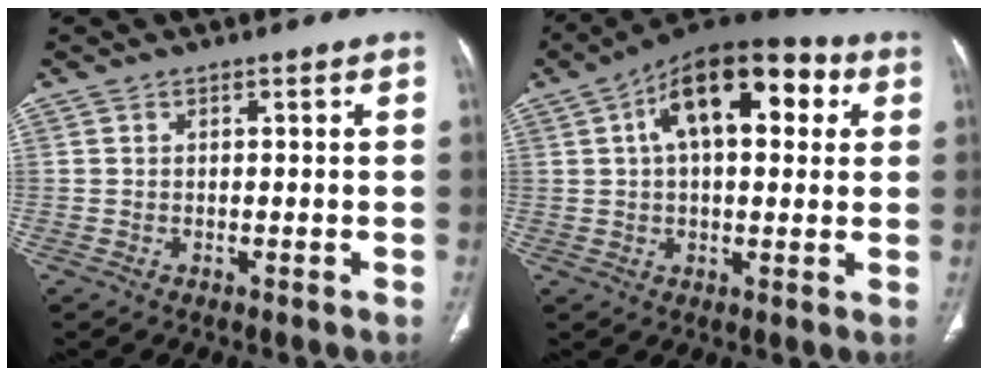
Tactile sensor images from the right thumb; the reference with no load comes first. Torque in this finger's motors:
{"motor_torque": [0.87, 4.14, 1.43, -0.17, 0.15]}